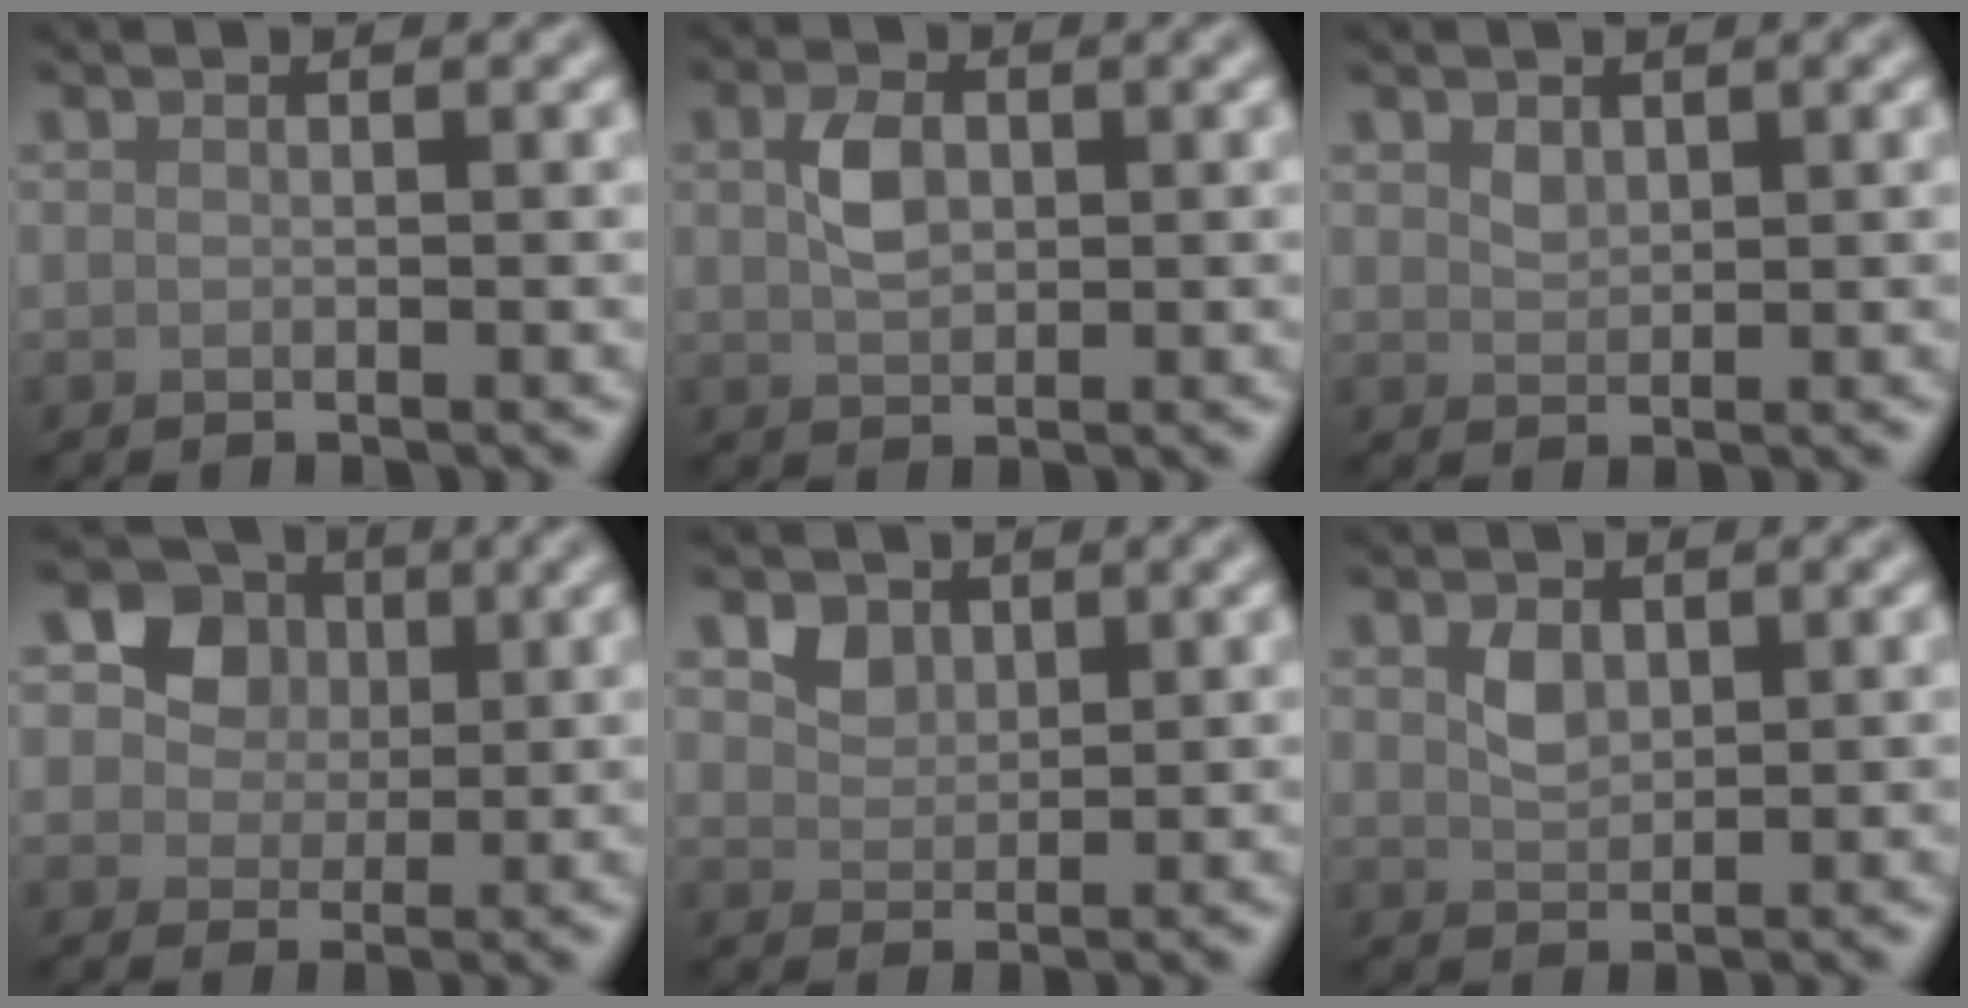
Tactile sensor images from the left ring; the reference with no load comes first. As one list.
[{"total": 2.7, "force": [0.4, 1.8, 2.0], "torque": [-0.042, 0.003, 0.008]}, {"total": 1.0, "force": [0.6, 0.6, 0.5], "torque": [-0.012, 0.000, 0.016]}, {"total": 7.2, "force": [3.2, 5.6, 3.1], "torque": [-0.065, 0.006, 0.047]}, {"total": 2.0, "force": [1.2, 1.4, 0.7], "torque": [-0.018, -0.003, 0.023]}, {"total": 1.9, "force": [0.7, 1.2, 1.2], "torque": [-0.023, -0.001, 0.016]}]